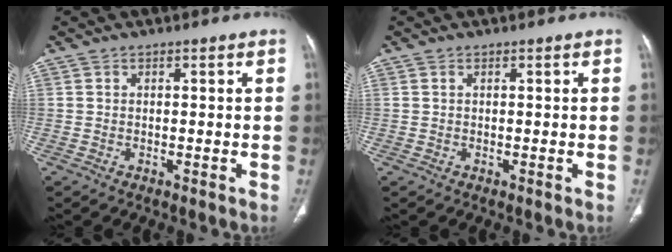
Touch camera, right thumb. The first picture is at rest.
{"total": 0.0}